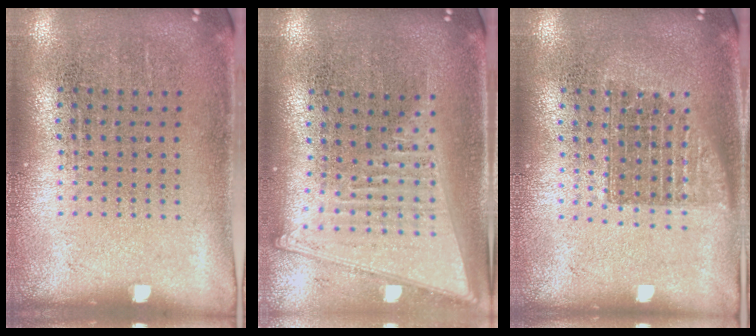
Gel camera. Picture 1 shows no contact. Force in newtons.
{"total": 2.0, "press": 1.7, "slide": 1.0}
{"total": 1.3, "press": 1.1, "slide": 0.8}